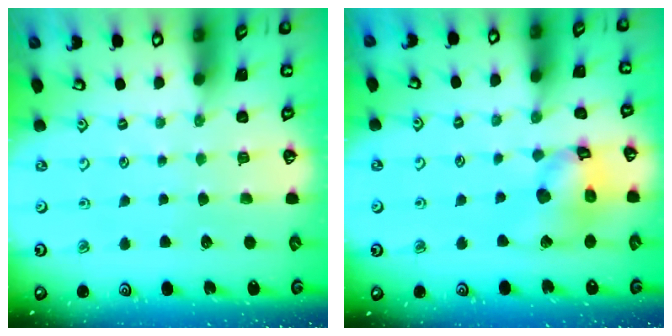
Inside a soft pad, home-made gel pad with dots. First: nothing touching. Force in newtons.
{"total": 14.4, "press": 14.3, "slide": 2.2}